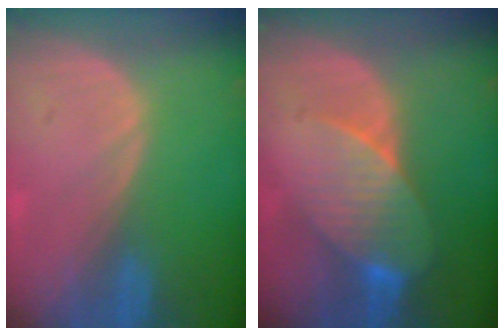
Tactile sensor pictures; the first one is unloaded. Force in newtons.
{"total": 8.2, "press": 7.4, "slide": 3.7}